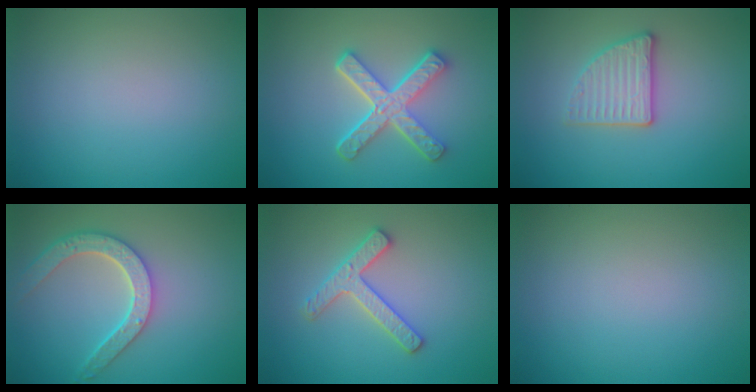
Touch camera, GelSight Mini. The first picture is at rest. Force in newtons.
{"total": 5.1, "press": 3.9, "slide": 3.3}
{"total": 2.9, "press": 2.7, "slide": 1.1}
{"total": 4.6, "press": 3.8, "slide": 2.7}
{"total": 2.7, "press": 2.6, "slide": 0.5}
{"total": 0.0}